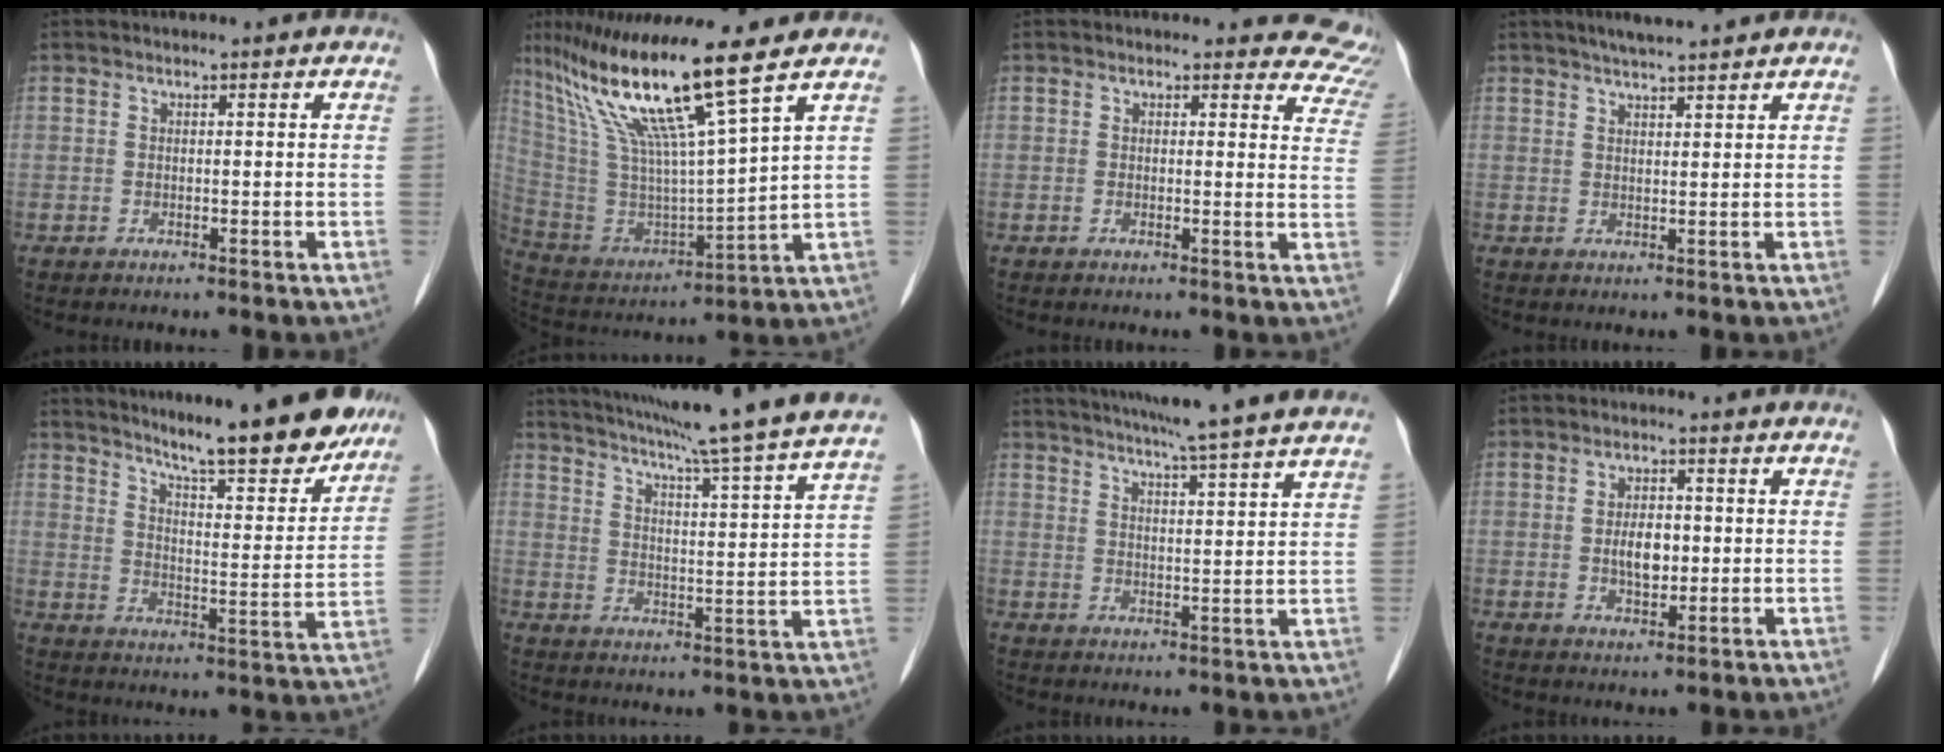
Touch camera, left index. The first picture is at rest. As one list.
[{"total": 17.2, "force": [11.5, -0.9, 12.7], "torque": [-0.243, -0.007, 0.217]}, {"total": 7.2, "force": [6.6, 2.9, -0.4], "torque": [0.053, -0.029, 0.024]}, {"total": 5.3, "force": [4.6, 0.5, 2.6], "torque": [-0.041, 0.022, 0.074]}, {"total": 18.1, "force": [15.9, 2.2, 8.2], "torque": [-0.113, -0.030, 0.214]}, {"total": 23.5, "force": [20.5, -1.6, 11.3], "torque": [-0.185, -0.041, 0.268]}, {"total": 16.0, "force": [14.3, -1.5, 7.0], "torque": [-0.116, -0.018, 0.179]}, {"total": 4.2, "force": [-0.2, 2.2, 3.5], "torque": [-0.068, 0.003, 0.001]}]